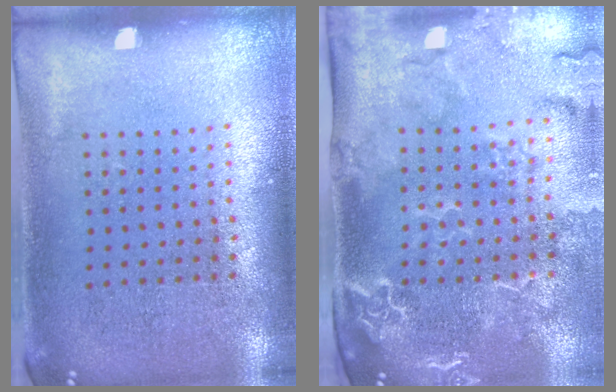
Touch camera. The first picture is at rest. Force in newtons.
{"total": 2.9, "press": 2.4, "slide": 1.6}